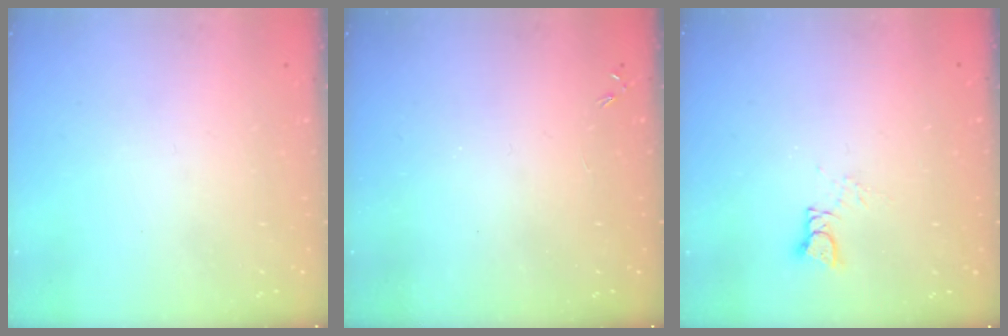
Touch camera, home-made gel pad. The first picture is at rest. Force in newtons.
{"total": 0.0}
{"total": 3.6, "press": 3.6, "slide": 0.4}